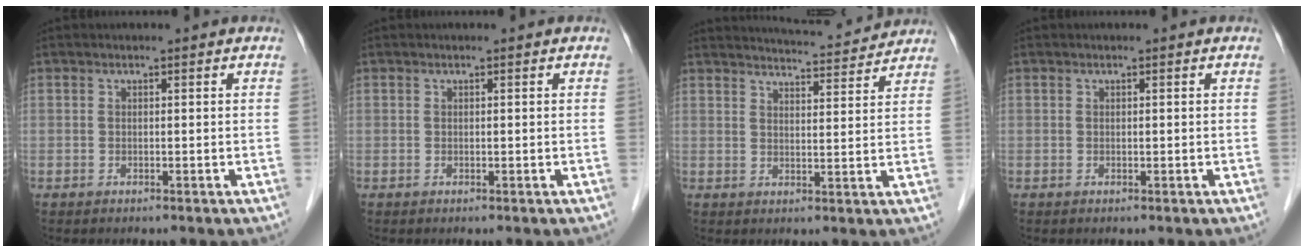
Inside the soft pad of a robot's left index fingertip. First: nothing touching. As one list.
[{"total": 0.0}, {"total": 10.4, "force": [10.1, 0.4, 2.2], "torque": [-0.038, 0.009, 0.134]}, {"total": 0.0}]